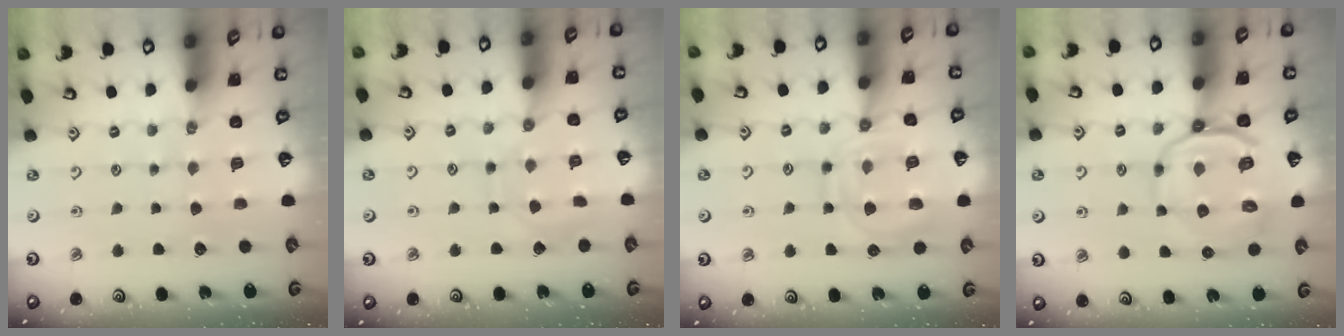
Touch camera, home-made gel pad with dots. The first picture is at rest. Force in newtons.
{"total": 6.7, "press": 6.7, "slide": 0.4}
{"total": 13.1, "press": 13.1, "slide": 1.2}
{"total": 11.9, "press": 11.7, "slide": 2.4}